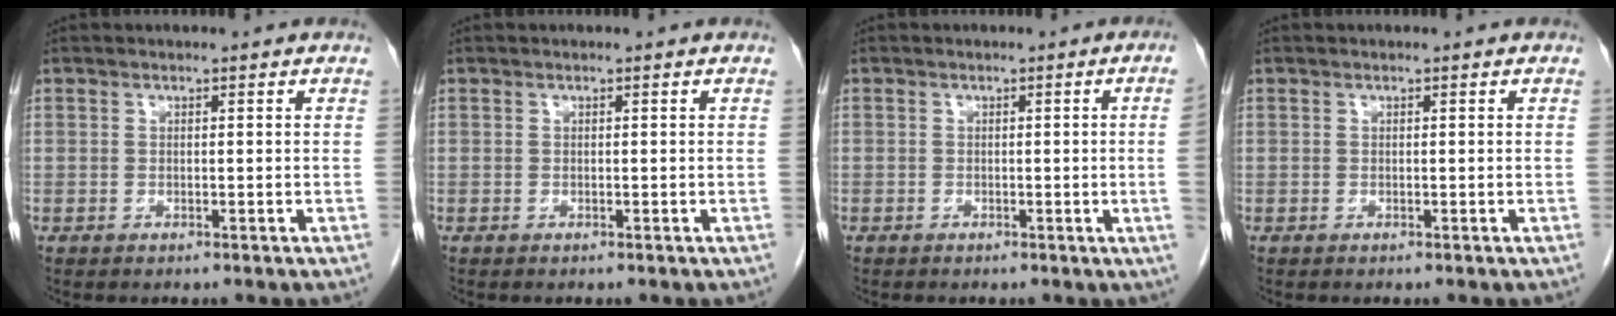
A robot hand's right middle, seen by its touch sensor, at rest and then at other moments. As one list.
[{"total": 0.0}, {"total": 2.8, "force": [-0.2, -1.1, 2.6], "torque": [-0.026, -0.002, -0.001]}, {"total": 0.0}]